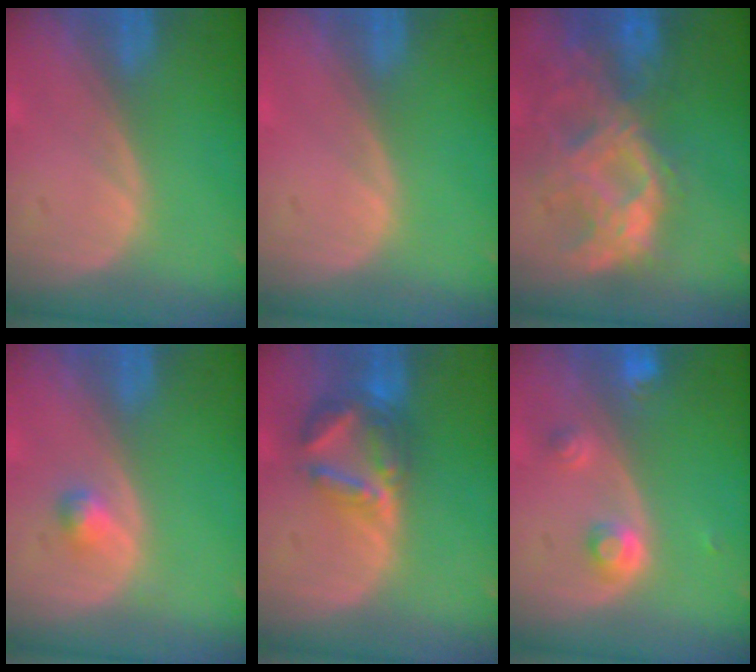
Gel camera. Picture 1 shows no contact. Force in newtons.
{"total": 0.0}
{"total": 10.4, "press": 9.2, "slide": 4.9}
{"total": 1.7, "press": 1.7, "slide": 0.2}
{"total": 7.1, "press": 6.2, "slide": 3.6}
{"total": 3.3, "press": 3.2, "slide": 0.8}